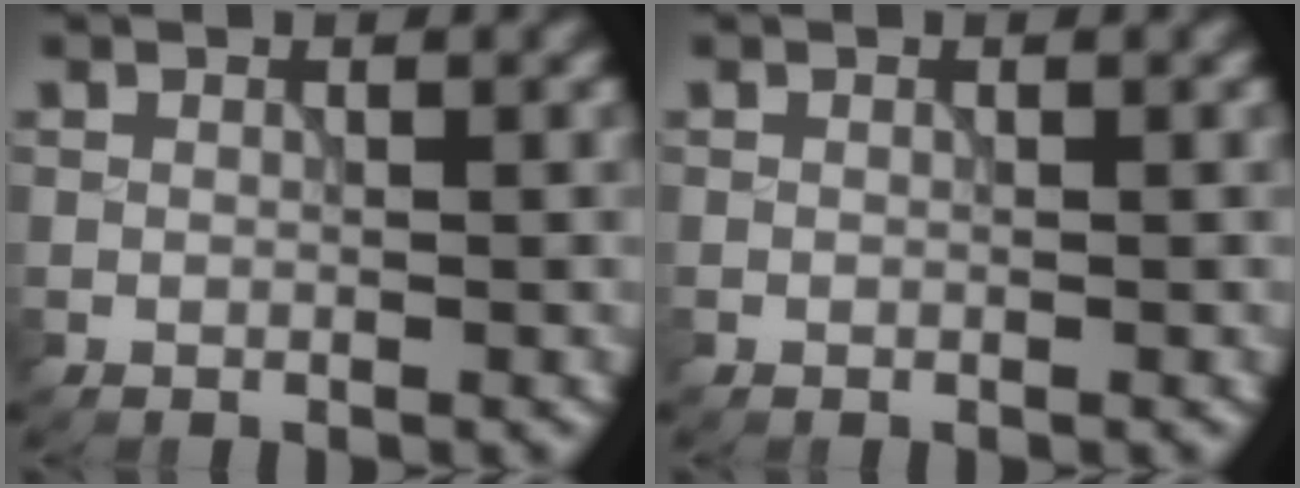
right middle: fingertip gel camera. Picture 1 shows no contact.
{"total": 0.0}